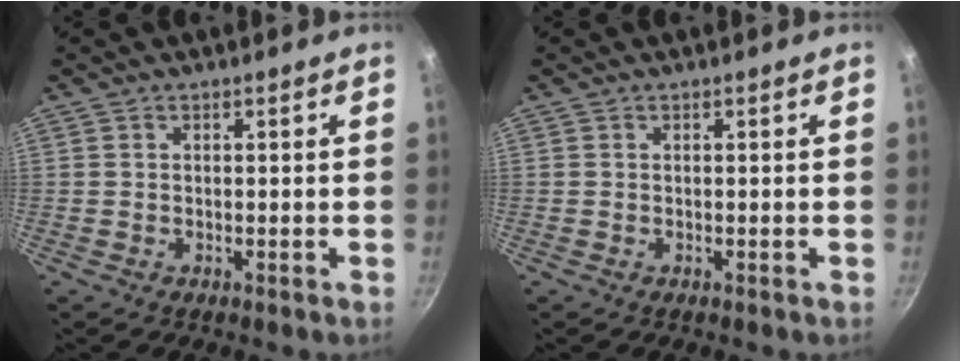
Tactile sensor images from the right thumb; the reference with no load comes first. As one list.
[{"total": 0.0}]